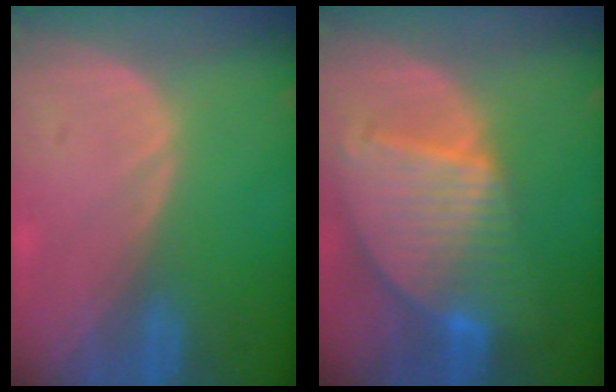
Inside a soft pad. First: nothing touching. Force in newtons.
{"total": 9.6, "press": 8.3, "slide": 4.8}